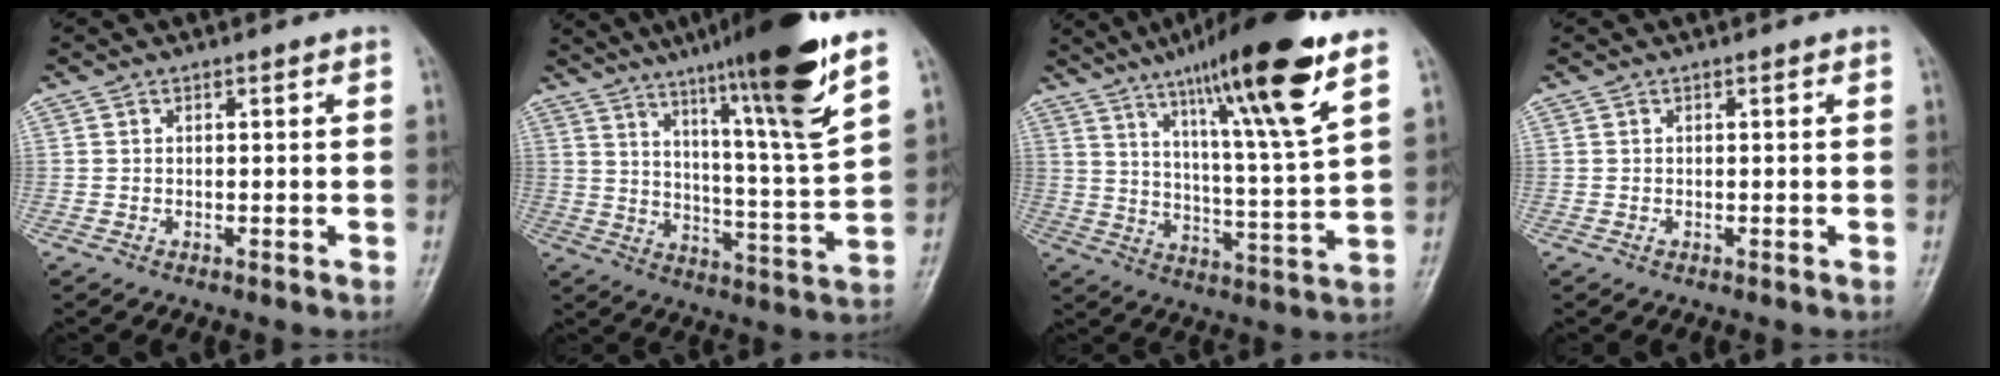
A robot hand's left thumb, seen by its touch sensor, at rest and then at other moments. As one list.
[{"total": 20.1, "force": [13.0, 0.5, 15.3], "torque": [-0.217, -0.061, 0.199]}, {"total": 20.0, "force": [12.0, 1.7, 15.9], "torque": [-0.240, -0.053, 0.191]}, {"total": 0.6, "force": [0.1, 0.4, 0.5], "torque": [-0.003, 0.001, 0.002]}]